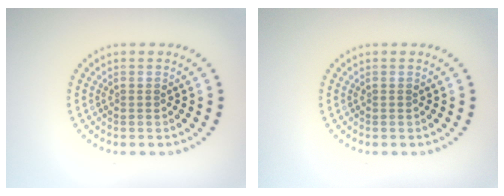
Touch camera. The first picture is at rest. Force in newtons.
{"total": 0.0}